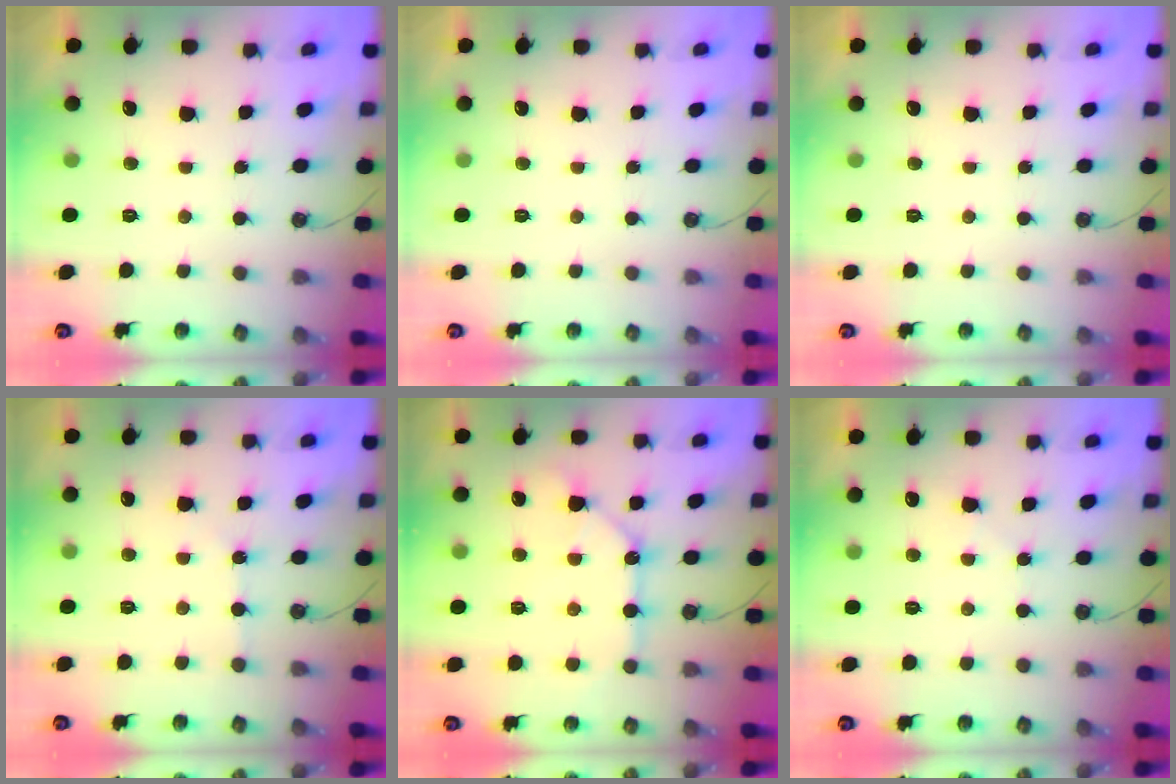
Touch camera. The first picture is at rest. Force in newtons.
{"total": 0.0}
{"total": 0.0}
{"total": 1.9, "press": 1.8, "slide": 0.4}
{"total": 10.8, "press": 10.7, "slide": 1.3}
{"total": 3.8, "press": 3.7, "slide": 0.6}